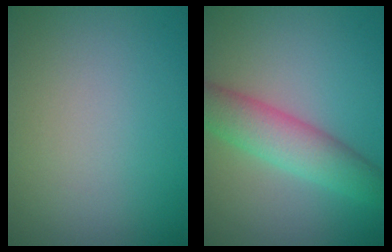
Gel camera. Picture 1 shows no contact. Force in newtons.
{"total": 5.1, "press": 5.0, "slide": 0.2}